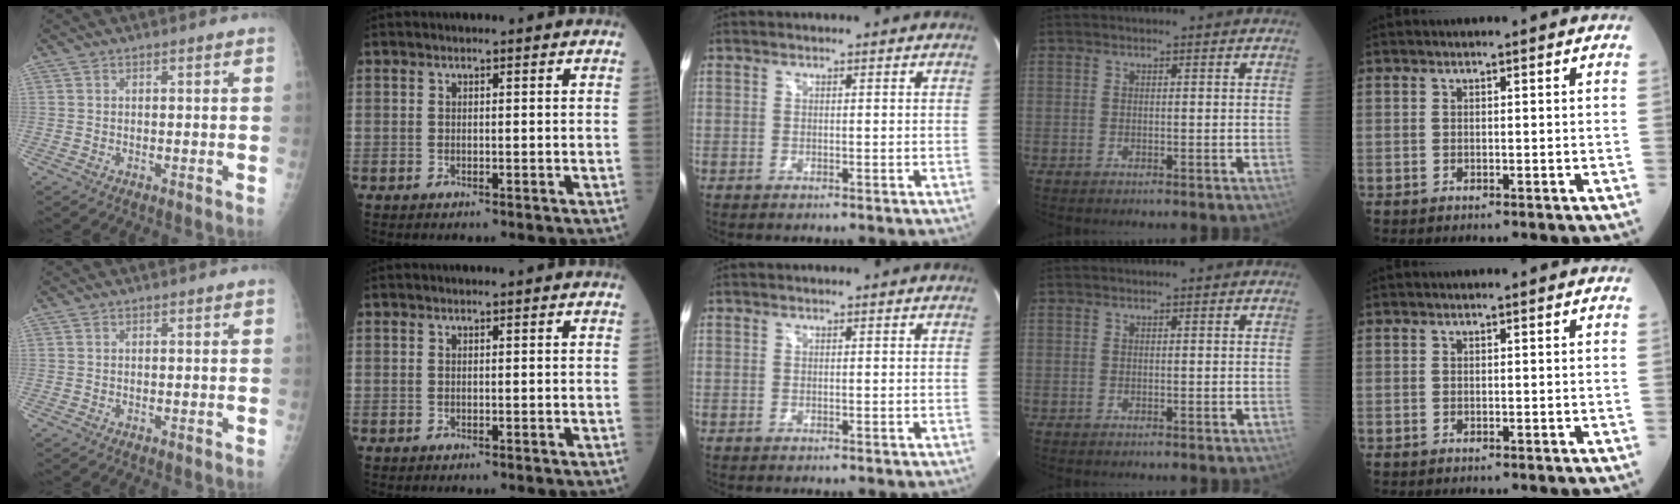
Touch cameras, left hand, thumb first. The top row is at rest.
{}